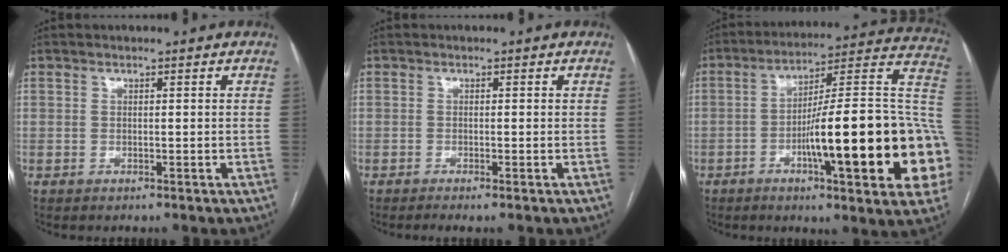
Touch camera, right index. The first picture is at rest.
{"total": 1.3, "force": [-0.9, -0.1, 0.9], "torque": [-0.019, -0.002, -0.017]}
{"total": 26.9, "force": [-6.0, 2.8, 26.1], "torque": [-0.281, 0.009, -0.091]}